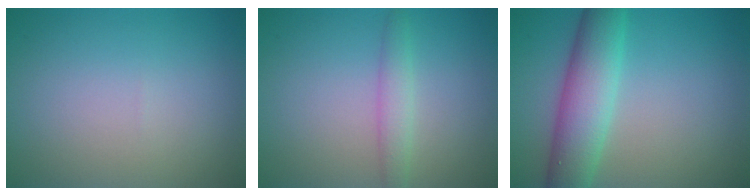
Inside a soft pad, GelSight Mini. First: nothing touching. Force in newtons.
{"total": 1.8, "press": 1.8, "slide": 0.1}
{"total": 6.3, "press": 6.3, "slide": 0.3}